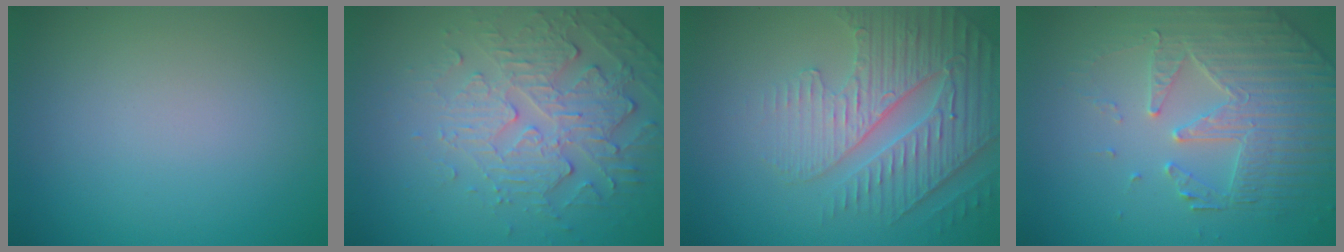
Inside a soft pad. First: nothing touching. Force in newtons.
{"total": 5.0, "press": 3.6, "slide": 3.5}
{"total": 4.9, "press": 4.4, "slide": 2.0}
{"total": 4.4, "press": 4.2, "slide": 1.3}